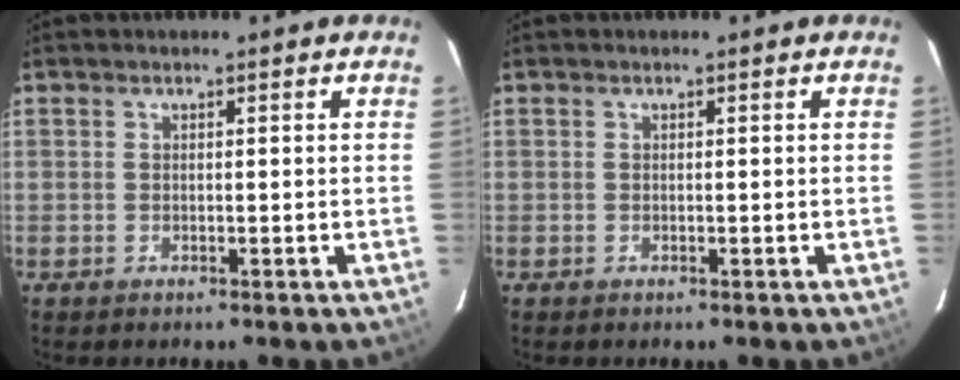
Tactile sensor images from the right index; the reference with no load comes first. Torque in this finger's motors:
{"motor_torque": [0.00, 0.00, 0.00, 0.00]}